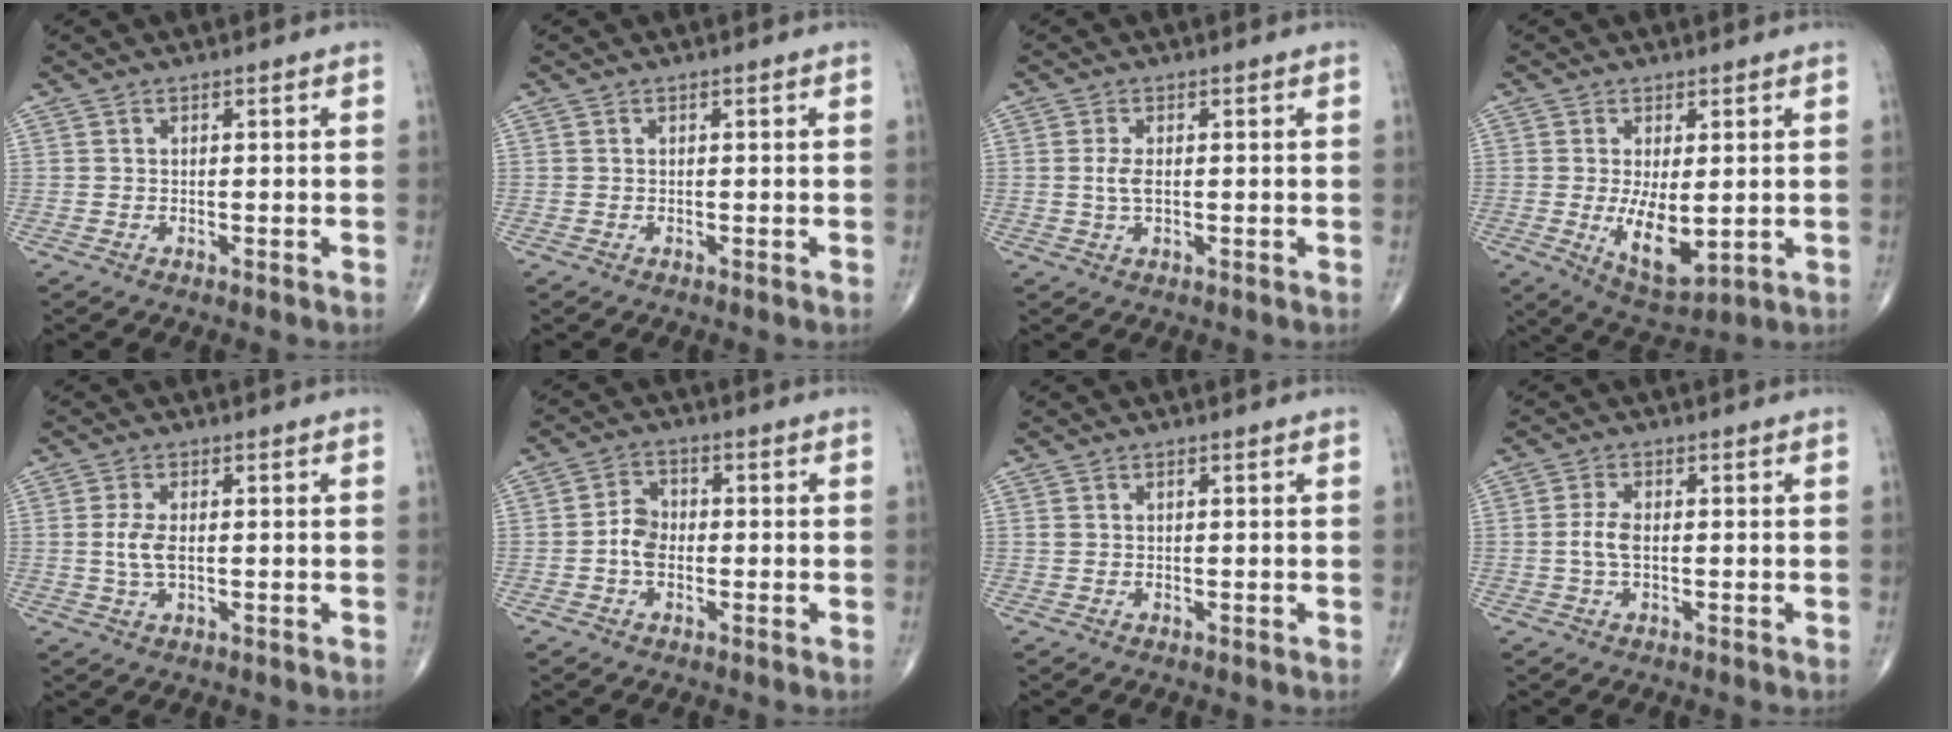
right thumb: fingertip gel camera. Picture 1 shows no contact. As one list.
[{"total": 0.0}, {"total": 2.5, "force": [0.1, 1.1, 2.2], "torque": [-0.050, 0.000, 0.002]}, {"total": 8.7, "force": [-0.6, 3.8, 7.8], "torque": [-0.120, -0.025, 0.004]}, {"total": 3.9, "force": [0.1, 1.8, 3.5], "torque": [-0.079, 0.000, 0.003]}, {"total": 4.6, "force": [-0.9, 3.3, 3.0], "torque": [-0.046, 0.016, -0.023]}, {"total": 0.6, "force": [0.2, 0.3, 0.5], "torque": [-0.010, 0.008, 0.007]}, {"total": 3.2, "force": [-0.3, 1.5, 2.8], "torque": [-0.067, 0.005, -0.008]}]